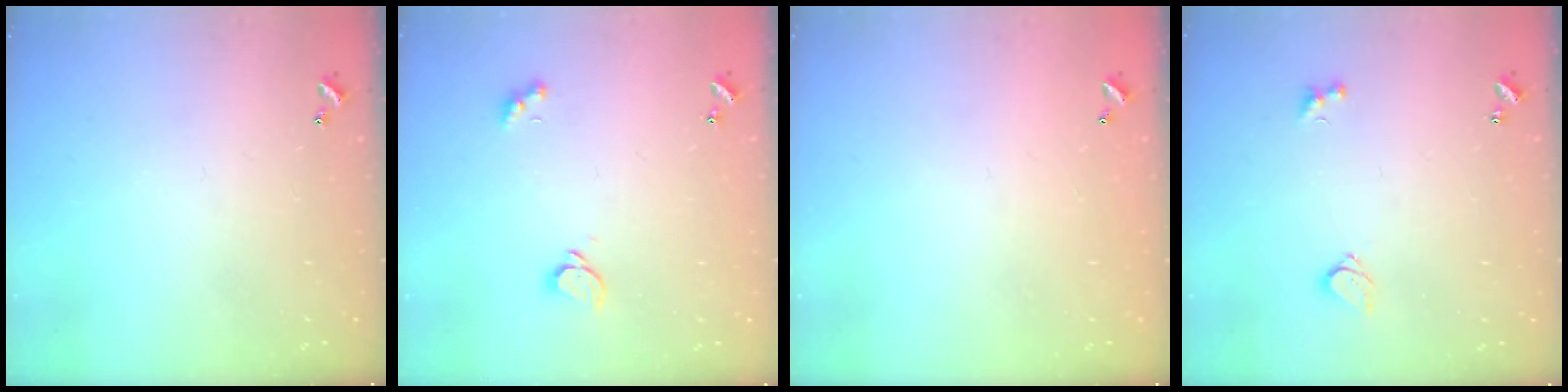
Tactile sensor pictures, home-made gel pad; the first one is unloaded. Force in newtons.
{"total": 1.9, "press": 1.8, "slide": 0.5}
{"total": 2.7, "press": 2.7, "slide": 0.1}
{"total": 2.8, "press": 2.5, "slide": 1.3}